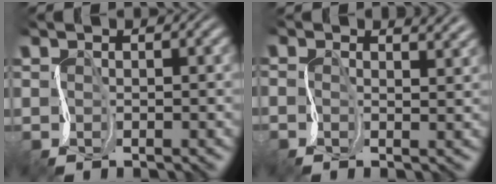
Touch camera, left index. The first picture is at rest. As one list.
[{"total": 2.9, "force": [1.6, 1.3, 2.0], "torque": [-0.023, 0.016, 0.002]}]